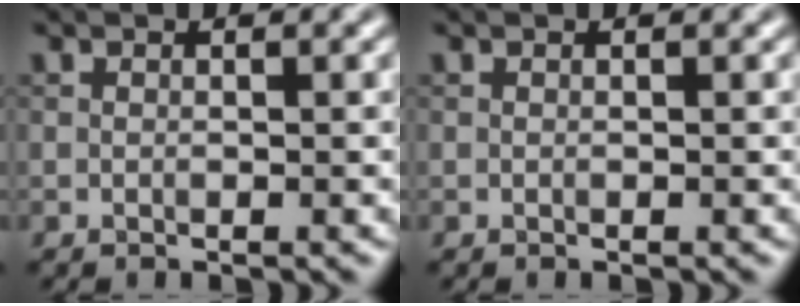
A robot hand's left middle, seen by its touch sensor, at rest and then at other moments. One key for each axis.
{"total": 0.0}